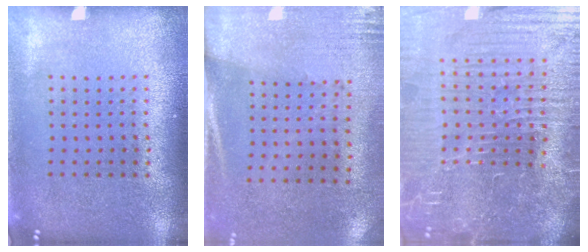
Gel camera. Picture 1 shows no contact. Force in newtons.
{"total": 2.7, "press": 2.4, "slide": 1.3}
{"total": 7.5, "press": 6.6, "slide": 3.5}